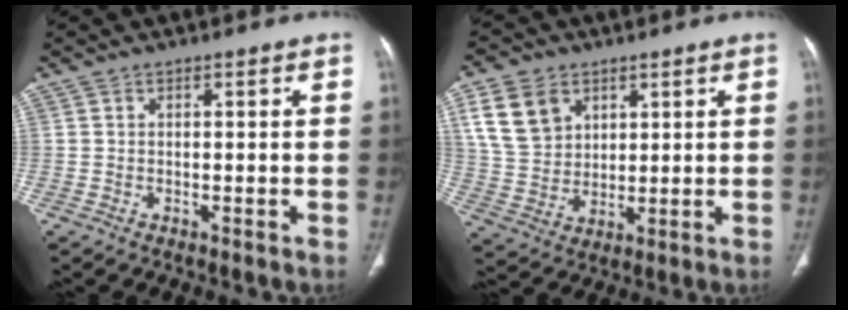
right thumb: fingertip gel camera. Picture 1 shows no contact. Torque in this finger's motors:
{"motor_torque": [0.57, 0.82, 1.02, 0.28, 0.08]}